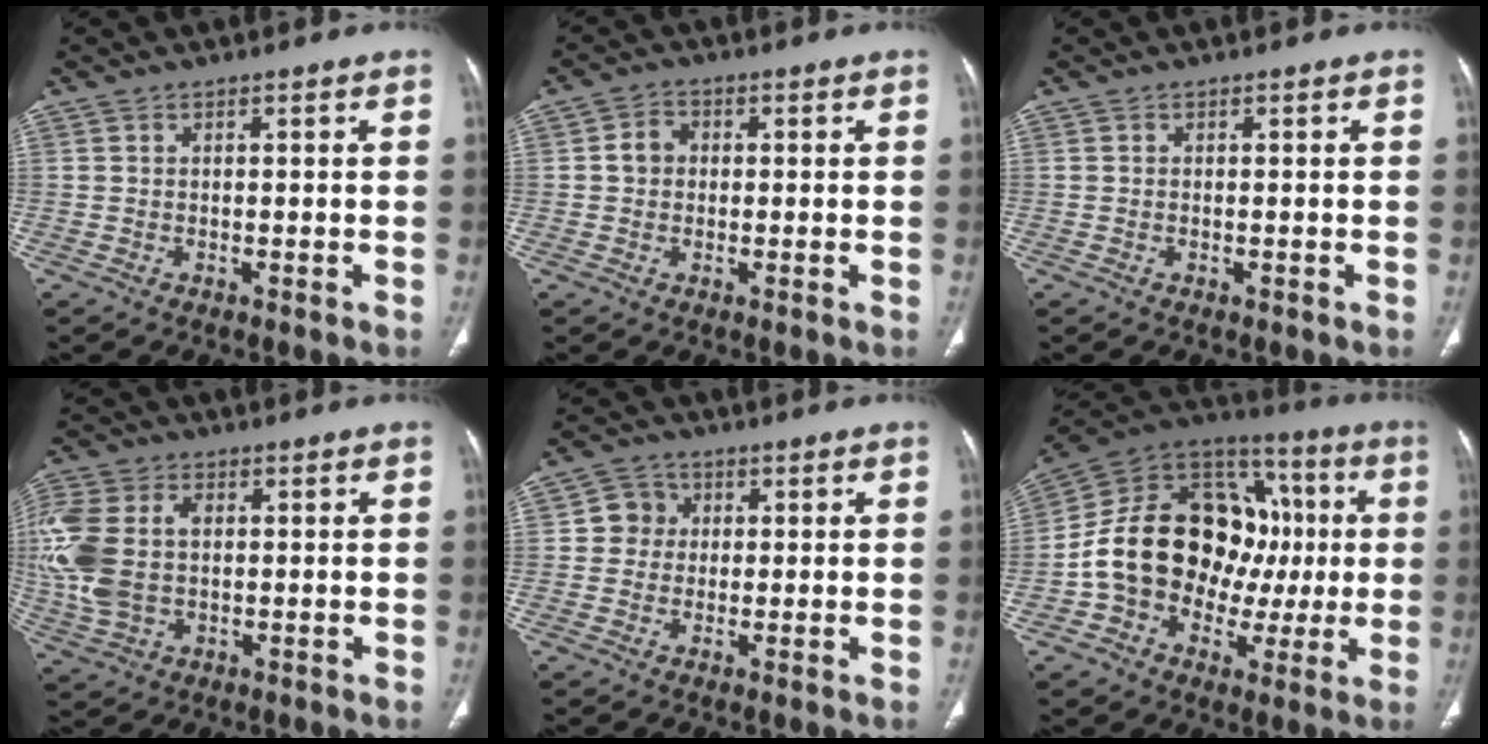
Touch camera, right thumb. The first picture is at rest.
{"total": 3.3, "force": [0.1, 2.9, 1.7], "torque": [-0.019, 0.012, -0.004]}
{"total": 0.0}
{"total": 15.2, "force": [0.9, 10.4, 11.1], "torque": [-0.273, 0.012, 0.023]}
{"total": 4.5, "force": [0.6, 4.3, 1.2], "torque": [0.006, 0.007, 0.004]}
{"total": 24.4, "force": [-0.4, 18.3, 16.2], "torque": [-0.223, 0.052, -0.003]}